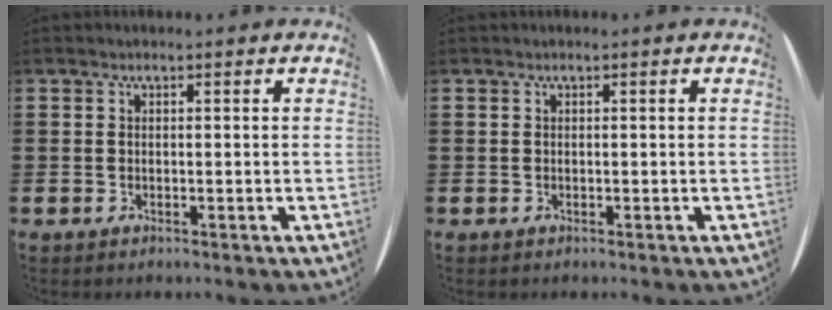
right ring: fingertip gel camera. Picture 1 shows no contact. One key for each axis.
{"total": 0.0}